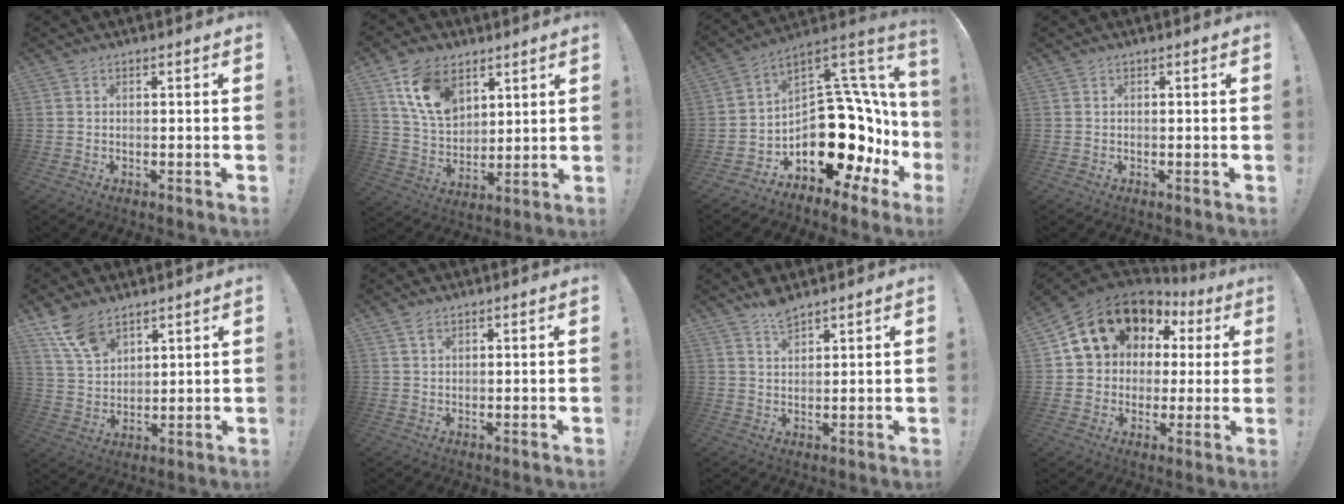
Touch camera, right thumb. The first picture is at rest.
{"total": 14.4, "force": [7.6, 9.3, 7.9], "torque": [-0.136, -0.025, 0.150]}
{"total": 22.3, "force": [-6.0, 13.6, 16.6], "torque": [-0.235, 0.000, -0.061]}
{"total": 0.0}
{"total": 10.2, "force": [7.4, 5.2, 4.7], "torque": [-0.085, -0.039, 0.144]}
{"total": 1.9, "force": [1.4, 0.8, 1.0], "torque": [-0.007, -0.007, 0.022]}
{"total": 4.6, "force": [3.9, 1.2, 2.1], "torque": [-0.031, -0.024, 0.069]}
{"total": 14.7, "force": [6.3, 11.6, 6.4], "torque": [-0.107, -0.027, 0.131]}